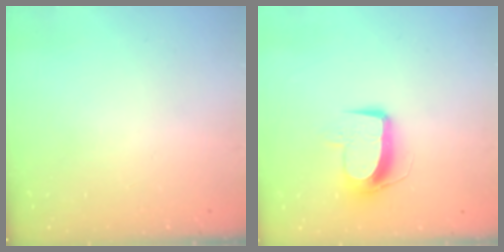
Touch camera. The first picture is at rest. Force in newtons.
{"total": 9.8, "press": 9.8, "slide": 1.0}